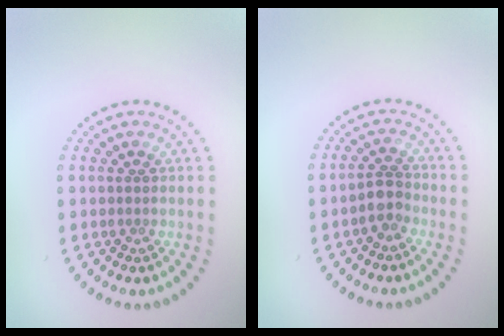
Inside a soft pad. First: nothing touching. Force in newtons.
{"total": 2.0, "press": 1.7, "slide": 1.0}